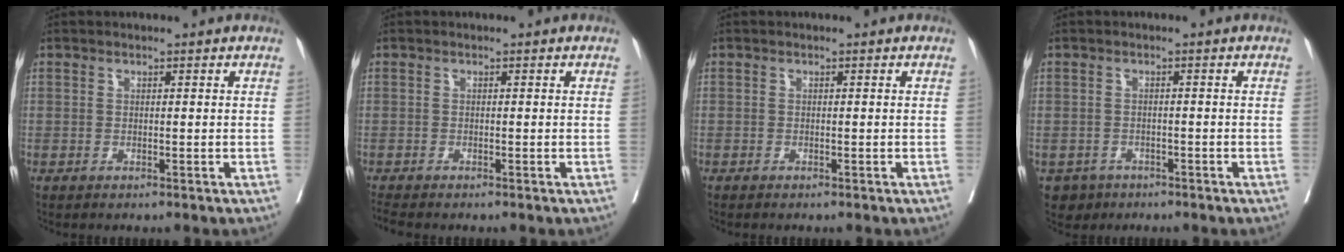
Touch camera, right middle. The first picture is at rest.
{"total": 1.7, "force": [-1.6, -0.1, 0.4], "torque": [-0.012, -0.008, -0.032]}
{"total": 0.7, "force": [-0.7, 0.0, 0.3], "torque": [-0.012, -0.004, -0.012]}
{"total": 3.2, "force": [-2.0, 2.5, 0.1], "torque": [-0.006, 0.005, -0.032]}